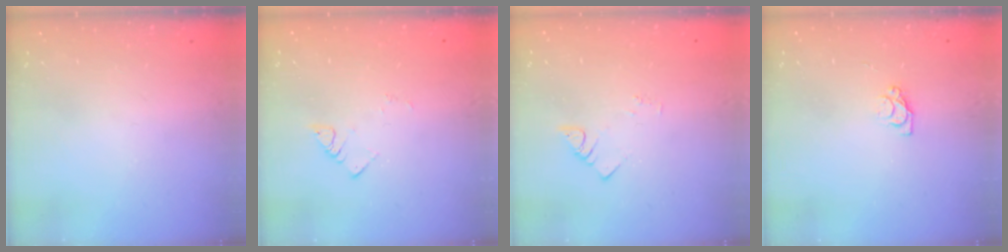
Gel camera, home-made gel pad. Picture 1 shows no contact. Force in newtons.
{"total": 2.6, "press": 2.6, "slide": 0.3}
{"total": 2.1, "press": 2.0, "slide": 0.4}
{"total": 4.1, "press": 4.1, "slide": 0.4}